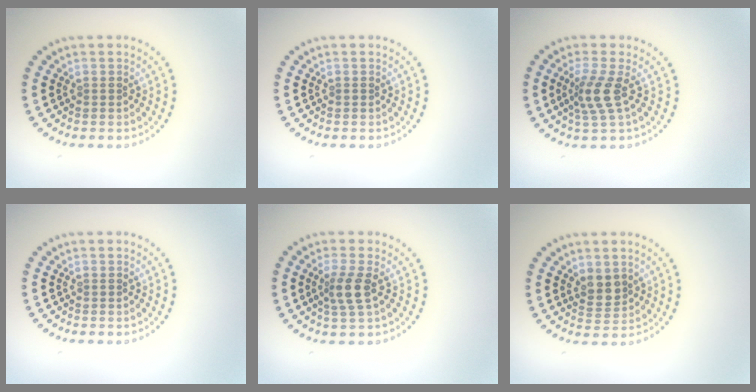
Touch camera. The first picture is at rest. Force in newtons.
{"total": 0.0}
{"total": 2.9, "press": 2.1, "slide": 2.0}
{"total": 0.0}
{"total": 2.3, "press": 2.0, "slide": 1.3}
{"total": 2.2, "press": 2.0, "slide": 0.8}